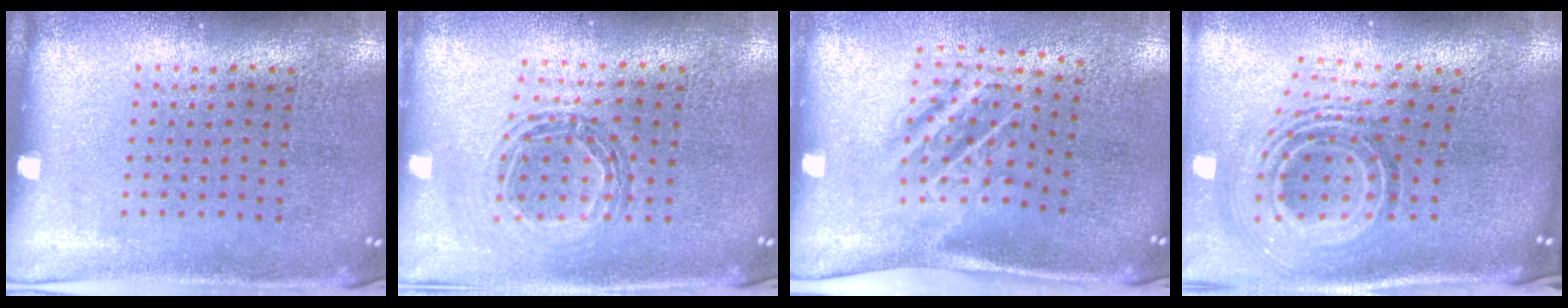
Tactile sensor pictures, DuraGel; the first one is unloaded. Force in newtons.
{"total": 0.9, "press": 0.9, "slide": 0.1}
{"total": 1.8, "press": 1.1, "slide": 1.4}
{"total": 2.3, "press": 1.5, "slide": 1.7}